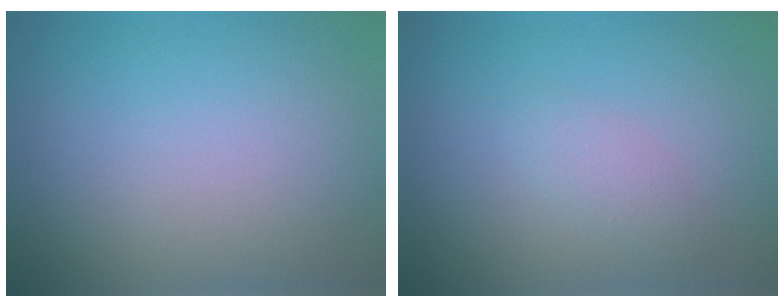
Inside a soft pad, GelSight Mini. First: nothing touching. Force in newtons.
{"total": 1.5, "press": 1.5, "slide": 0.1}